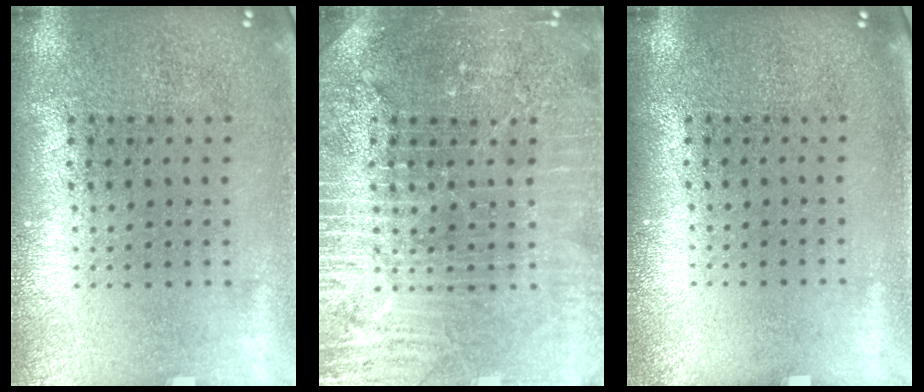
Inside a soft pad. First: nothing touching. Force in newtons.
{"total": 4.3, "press": 4.0, "slide": 1.4}
{"total": 0.0}